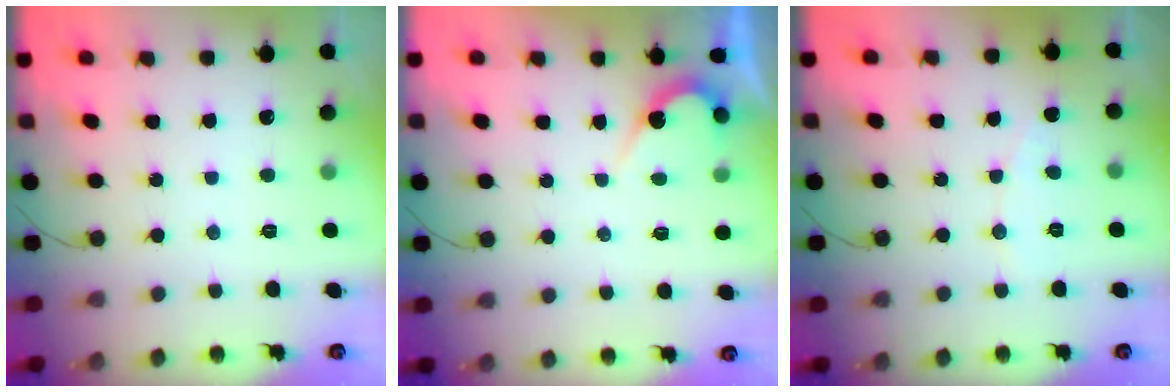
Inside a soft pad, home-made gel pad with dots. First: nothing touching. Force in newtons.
{"total": 4.5, "press": 4.4, "slide": 0.2}
{"total": 2.8, "press": 2.8, "slide": 0.3}